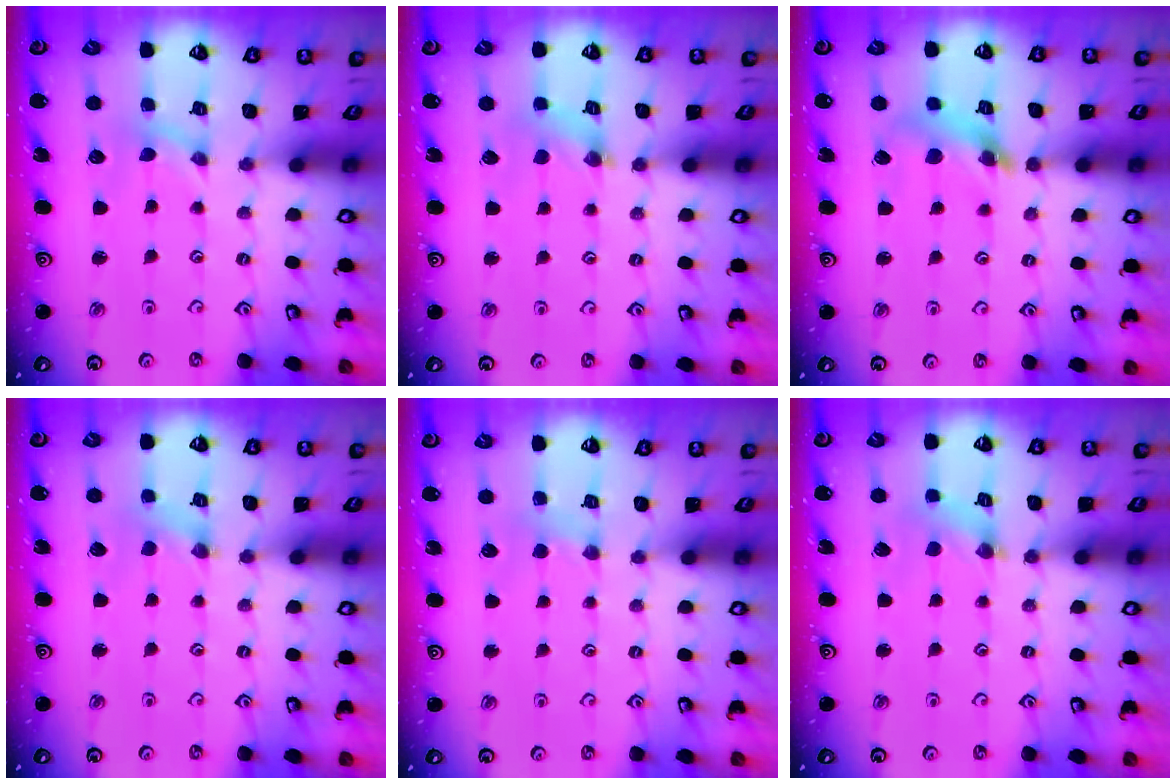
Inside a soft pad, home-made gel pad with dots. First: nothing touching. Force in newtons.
{"total": 1.6, "press": 1.6, "slide": 0.2}
{"total": 11.3, "press": 11.2, "slide": 1.6}
{"total": 0.0}
{"total": 2.4, "press": 2.4, "slide": 0.4}
{"total": 1.6, "press": 1.6, "slide": 0.2}